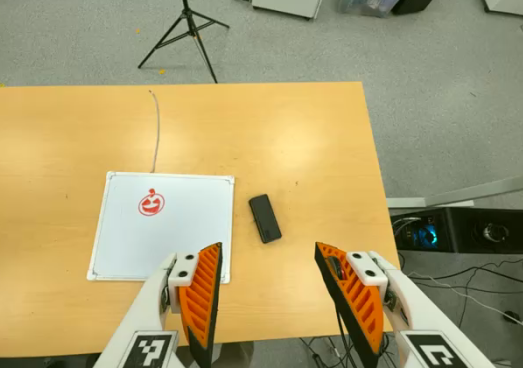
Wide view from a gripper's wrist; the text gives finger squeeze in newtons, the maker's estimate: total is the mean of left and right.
{"total": 0.0}